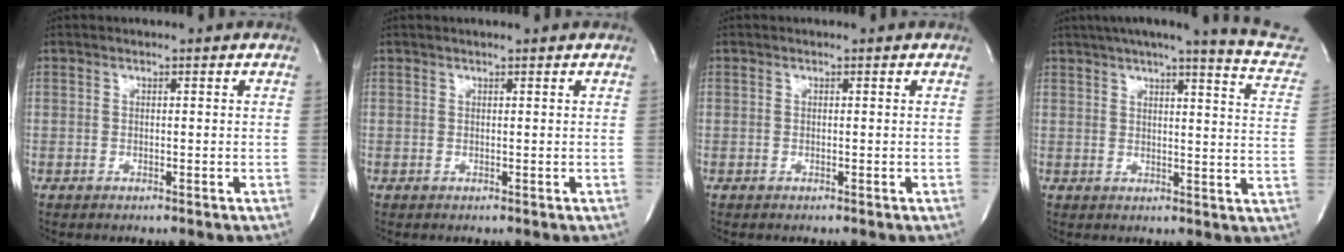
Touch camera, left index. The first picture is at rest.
{"total": 1.6, "force": [1.3, 0.0, 0.8], "torque": [-0.015, 0.013, 0.018]}
{"total": 0.0}
{"total": 17.5, "force": [15.4, 0.1, 8.4], "torque": [-0.111, -0.047, 0.170]}